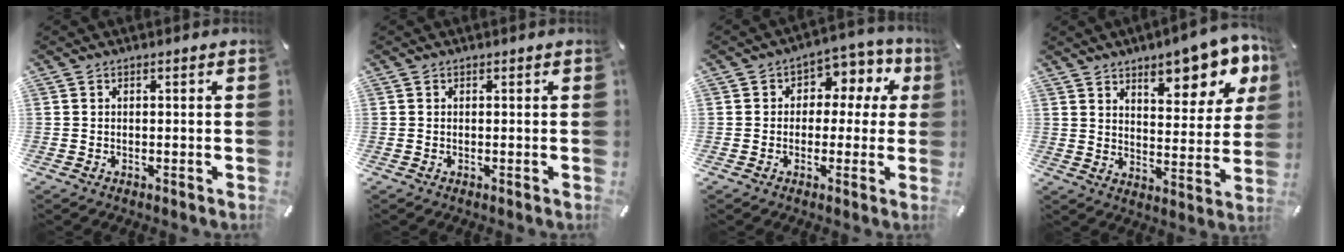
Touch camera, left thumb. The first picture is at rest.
{"total": 0.0}
{"total": 7.6, "force": [1.0, 6.2, 4.3], "torque": [-0.052, 0.000, 0.012]}
{"total": 13.0, "force": [9.1, 5.6, 7.4], "torque": [-0.085, -0.065, 0.152]}